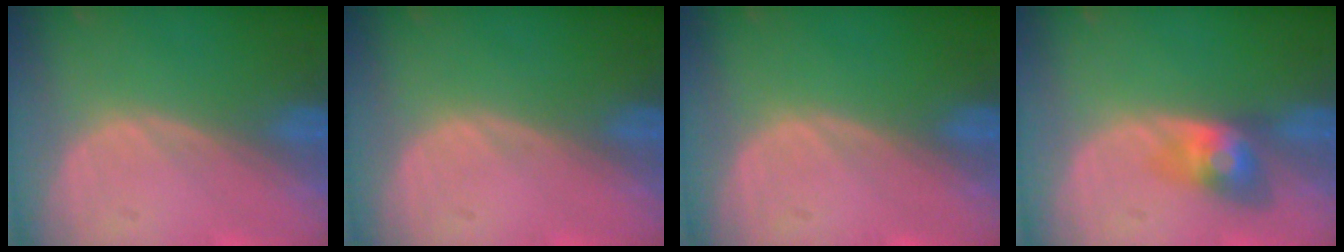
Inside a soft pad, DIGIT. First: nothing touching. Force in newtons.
{"total": 0.0}
{"total": 0.0}
{"total": 4.0, "press": 4.0, "slide": 0.2}